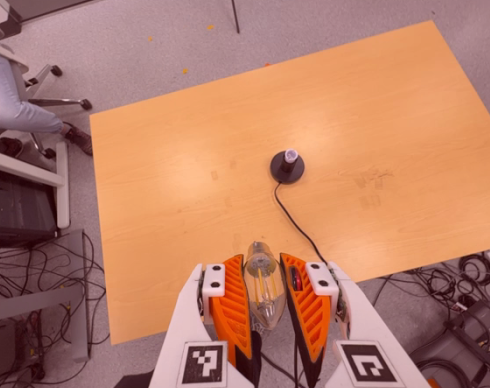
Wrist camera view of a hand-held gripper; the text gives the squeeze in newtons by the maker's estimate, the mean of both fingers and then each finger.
{"total": 18.6, "left": 19.5, "right": 17.6}